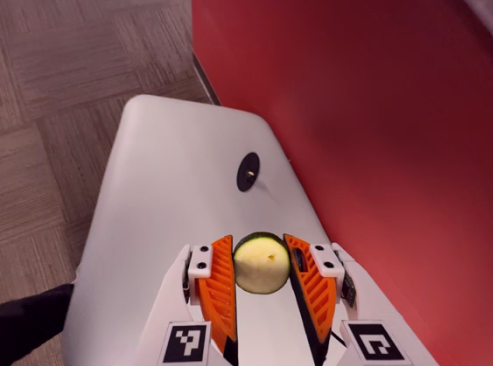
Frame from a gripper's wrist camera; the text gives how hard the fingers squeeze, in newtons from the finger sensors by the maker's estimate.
{"total": 10.3, "left": 10.8, "right": 9.8}